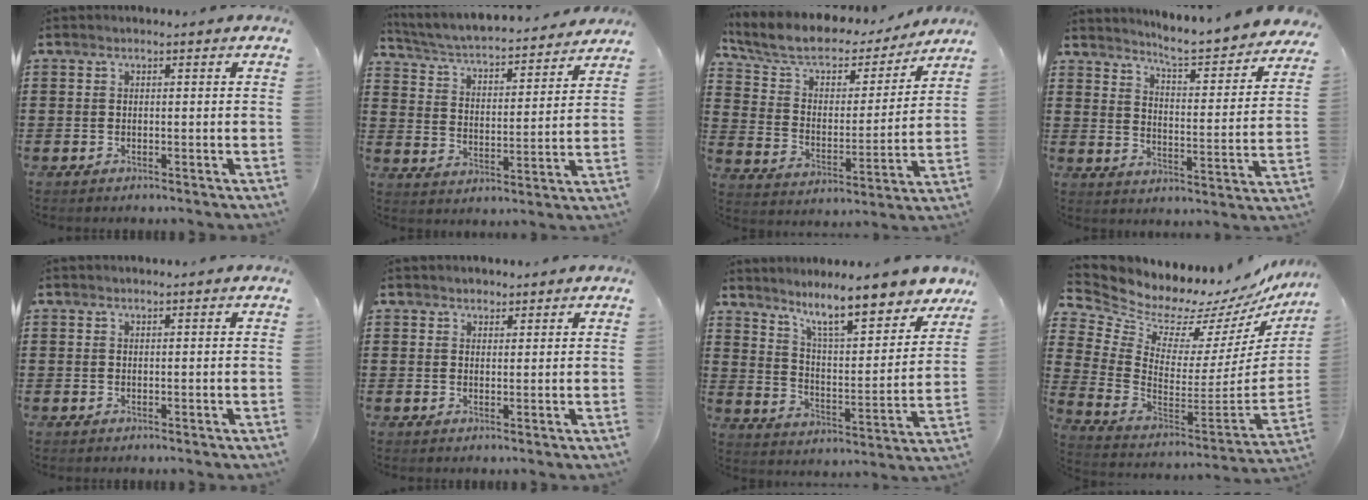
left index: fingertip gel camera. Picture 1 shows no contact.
{"total": 4.1, "force": [3.9, 0.1, 1.3], "torque": [-0.045, -0.033, 0.058]}
{"total": 7.3, "force": [6.0, 3.0, 2.8], "torque": [-0.086, -0.037, 0.100]}
{"total": 5.5, "force": [5.2, -0.2, 1.8], "torque": [-0.052, -0.048, 0.080]}
{"total": 0.0}
{"total": 1.5, "force": [1.3, 0.7, -0.1], "torque": [-0.002, 0.006, 0.026]}
{"total": 10.5, "force": [8.7, 1.0, 5.8], "torque": [-0.116, -0.051, 0.146]}
{"total": 6.5, "force": [5.8, 2.9, 0.5], "torque": [-0.048, -0.062, 0.096]}